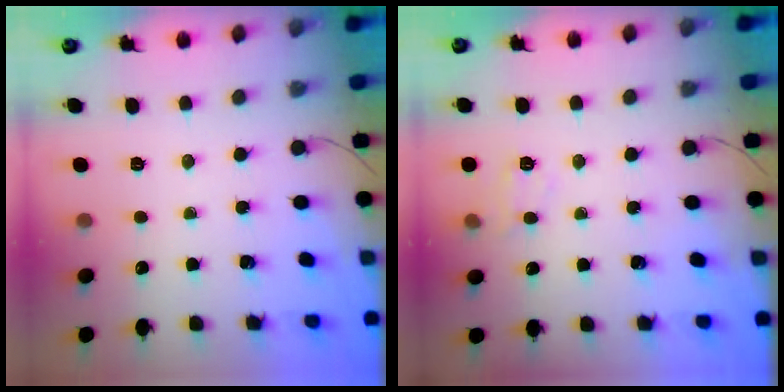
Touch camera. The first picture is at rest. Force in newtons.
{"total": 8.2, "press": 8.1, "slide": 1.1}